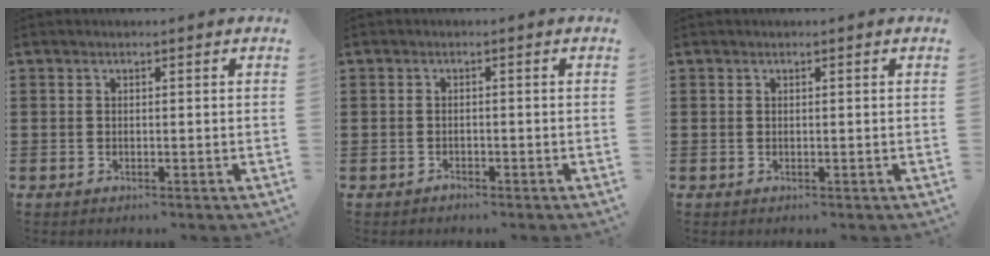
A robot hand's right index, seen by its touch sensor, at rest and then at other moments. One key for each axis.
{"total": 0.9, "fx": -0.8, "fy": 0.4, "fz": 0.0, "tx": -0.002, "ty": 0.003, "tz": -0.019}
{"total": 0.0}